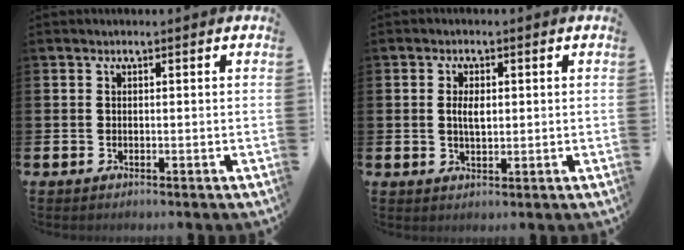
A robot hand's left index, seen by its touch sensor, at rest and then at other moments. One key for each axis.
{"total": 2.6, "fx": 0.6, "fy": 1.3, "fz": 2.2, "tx": -0.026, "ty": -0.001, "tz": 0.005}